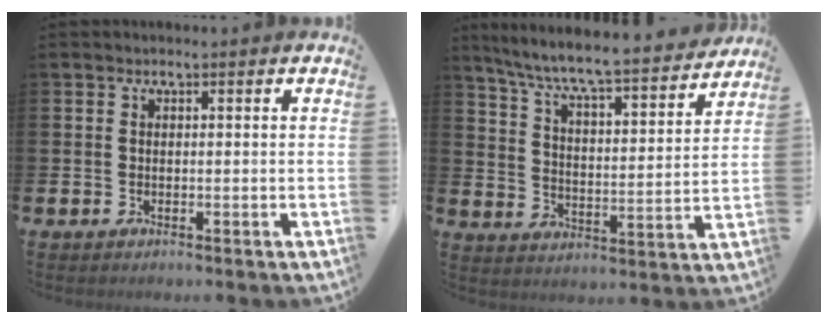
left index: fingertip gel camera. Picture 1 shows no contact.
{"total": 7.6, "force": [7.1, 0.4, 2.8], "torque": [-0.091, -0.055, 0.119]}